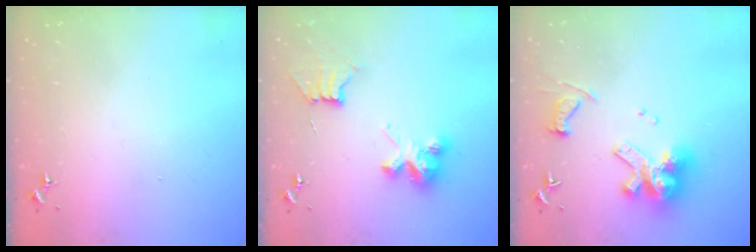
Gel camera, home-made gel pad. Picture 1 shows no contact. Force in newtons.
{"total": 9.0, "press": 9.0, "slide": 0.6}
{"total": 15.3, "press": 15.2, "slide": 1.7}